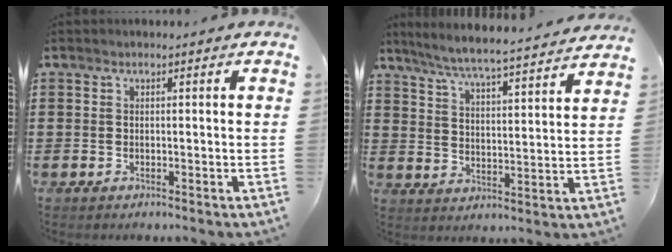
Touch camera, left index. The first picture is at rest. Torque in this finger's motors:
{"motor_torque": [1.22, -0.92, 0.32, 0.09]}